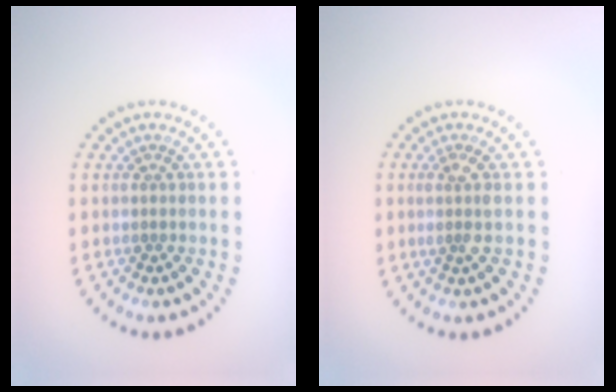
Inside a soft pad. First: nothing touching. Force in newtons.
{"total": 1.7, "press": 1.4, "slide": 1.0}